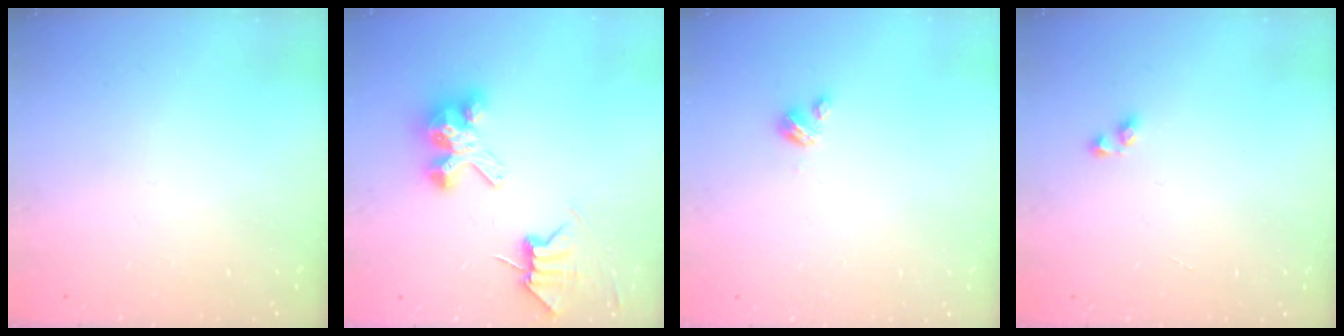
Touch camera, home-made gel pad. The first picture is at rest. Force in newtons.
{"total": 7.1, "press": 7.1, "slide": 0.7}
{"total": 2.7, "press": 2.7, "slide": 0.3}
{"total": 2.9, "press": 2.9, "slide": 0.2}